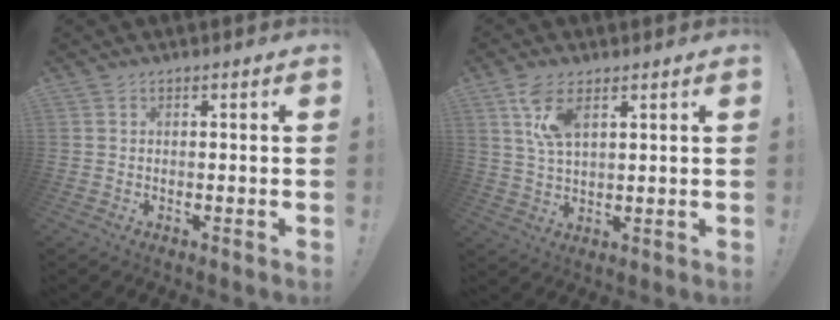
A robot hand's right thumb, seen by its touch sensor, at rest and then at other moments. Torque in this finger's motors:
{"motor_torque": [0.16, 0.92, 0.00, 0.02, 0.19]}